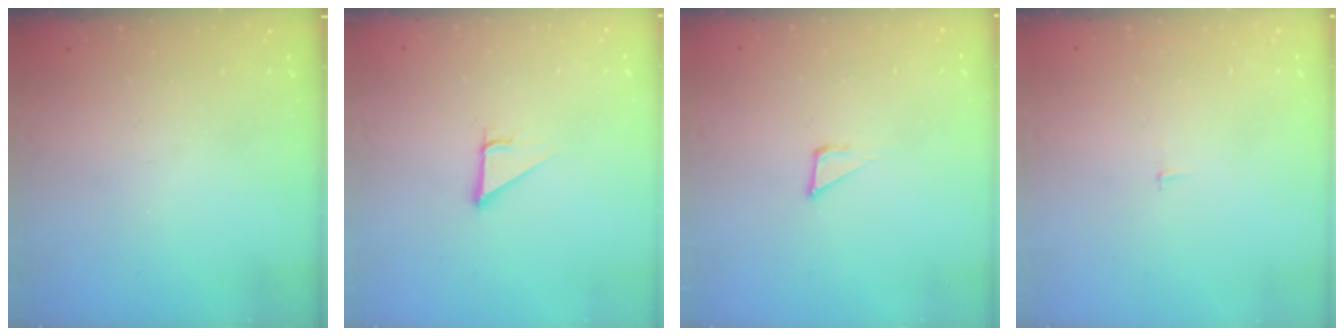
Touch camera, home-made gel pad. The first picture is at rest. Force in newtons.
{"total": 2.9, "press": 2.9, "slide": 0.1}
{"total": 4.3, "press": 4.3, "slide": 0.3}
{"total": 2.1, "press": 2.1, "slide": 0.2}